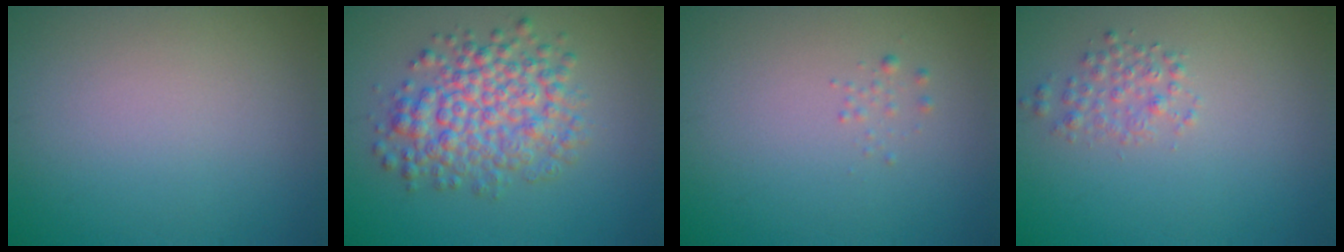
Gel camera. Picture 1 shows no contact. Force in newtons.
{"total": 5.9, "press": 5.9, "slide": 0.1}
{"total": 0.6, "press": 0.6, "slide": 0.0}
{"total": 1.6, "press": 1.6, "slide": 0.0}